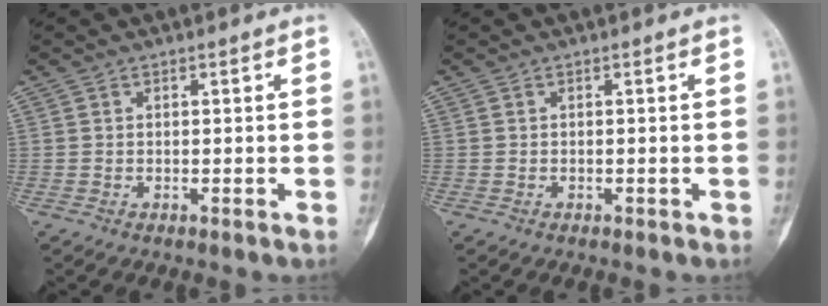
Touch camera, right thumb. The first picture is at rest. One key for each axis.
{"total": 0.0}